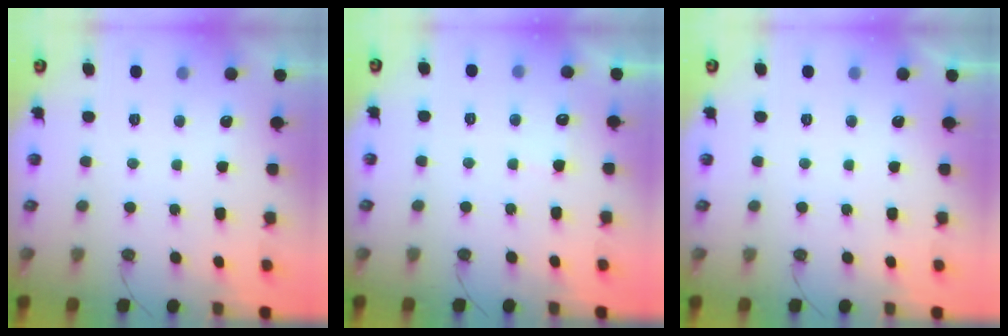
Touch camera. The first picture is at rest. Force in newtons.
{"total": 5.1, "press": 5.0, "slide": 0.5}
{"total": 0.0}